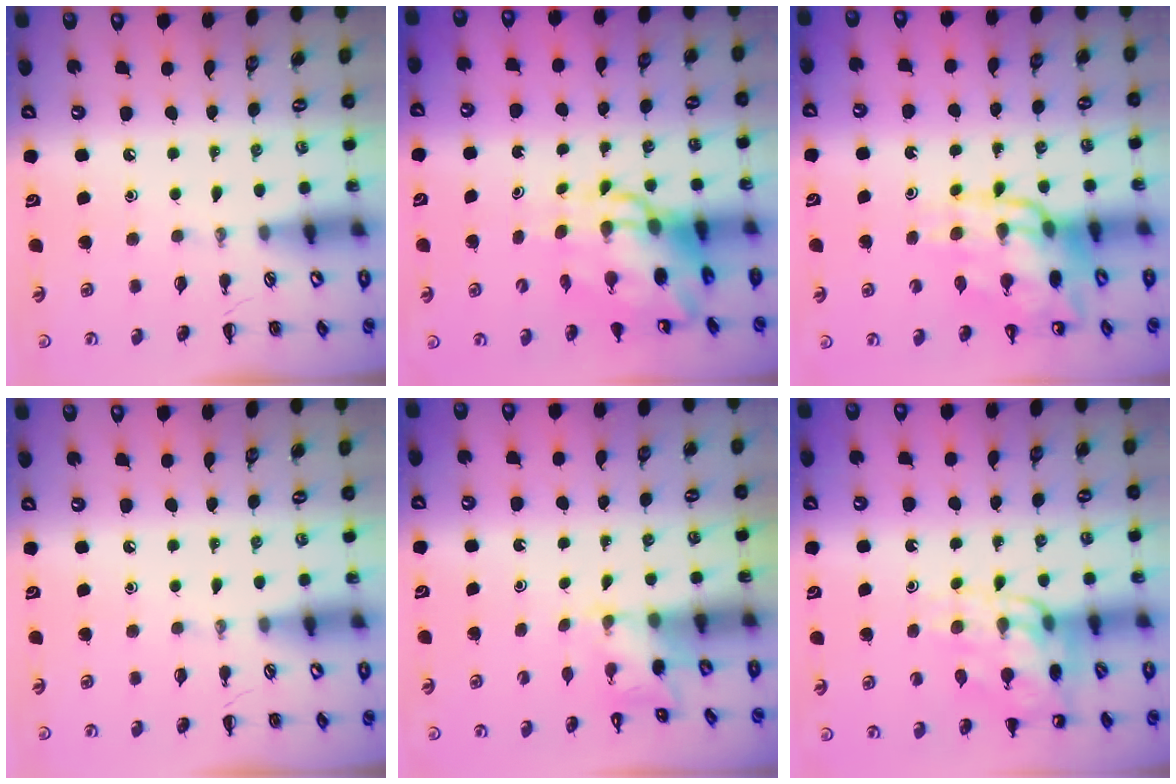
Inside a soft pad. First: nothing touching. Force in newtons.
{"total": 10.6, "press": 10.2, "slide": 2.9}
{"total": 13.2, "press": 12.7, "slide": 3.6}
{"total": 0.0}
{"total": 2.7, "press": 2.6, "slide": 0.9}
{"total": 12.1, "press": 11.7, "slide": 2.8}